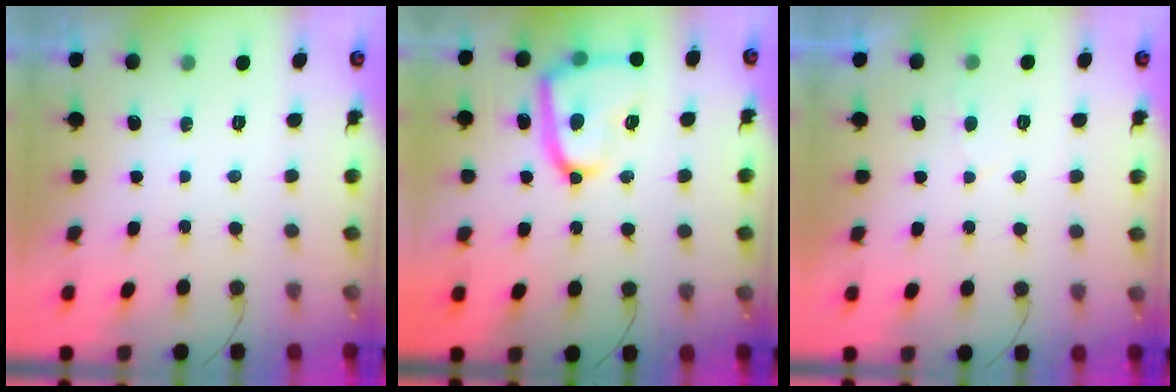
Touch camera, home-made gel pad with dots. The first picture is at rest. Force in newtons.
{"total": 16.7, "press": 16.7, "slide": 1.3}
{"total": 2.1, "press": 2.1, "slide": 0.2}